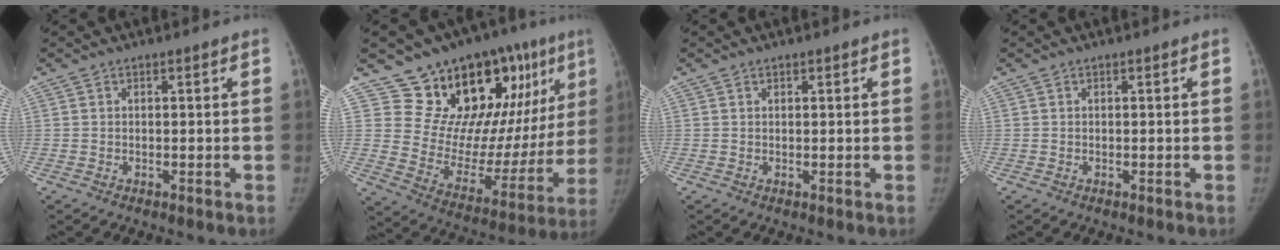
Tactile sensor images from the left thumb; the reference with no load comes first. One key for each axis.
{"total": 28.6, "fx": 15.3, "fy": 15.9, "fz": 18.1, "tx": -0.205, "ty": -0.025, "tz": 0.251}
{"total": 0.6, "fx": 0.5, "fy": 0.3, "fz": 0.1, "tx": 0.004, "ty": -0.003, "tz": 0.005}
{"total": 0.0}